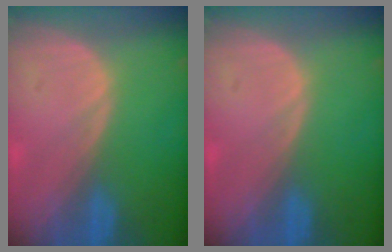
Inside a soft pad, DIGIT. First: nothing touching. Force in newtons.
{"total": 0.0}